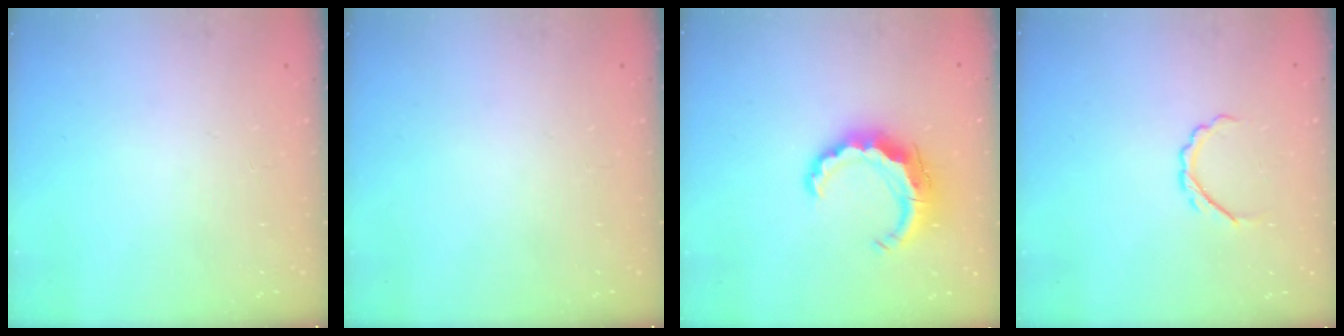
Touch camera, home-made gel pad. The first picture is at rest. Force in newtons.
{"total": 0.0}
{"total": 8.9, "press": 8.8, "slide": 1.1}
{"total": 4.5, "press": 4.4, "slide": 0.9}